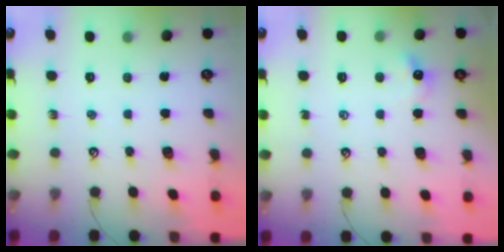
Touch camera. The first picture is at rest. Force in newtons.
{"total": 3.2, "press": 3.2, "slide": 0.6}